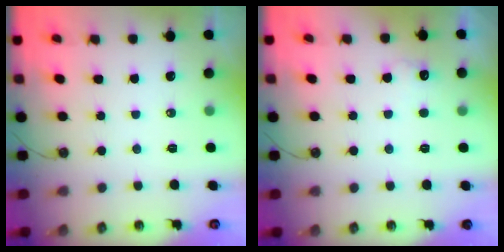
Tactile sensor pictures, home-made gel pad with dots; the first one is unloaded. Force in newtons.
{"total": 5.7, "press": 5.6, "slide": 1.3}